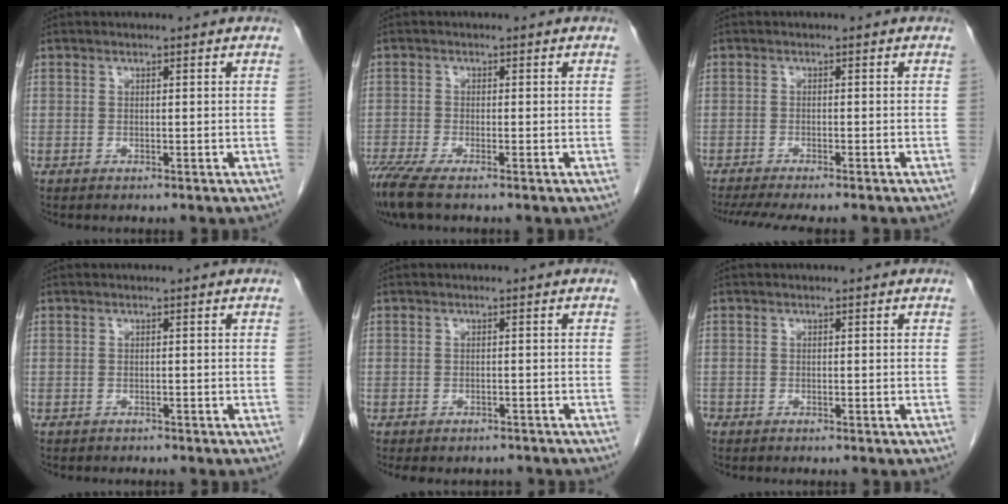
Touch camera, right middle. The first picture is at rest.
{"total": 4.5, "force": [-3.5, 0.2, 2.8], "torque": [-0.059, -0.013, -0.069]}
{"total": 9.3, "force": [-7.9, 1.2, 4.7], "torque": [-0.063, -0.011, -0.117]}
{"total": 1.1, "force": [-1.0, 0.5, 0.1], "torque": [-0.009, 0.000, -0.014]}
{"total": 5.3, "force": [-4.6, 2.3, 1.2], "torque": [-0.009, 0.004, -0.056]}
{"total": 0.7, "force": [-0.6, 0.4, 0.1], "torque": [-0.005, 0.001, -0.012]}